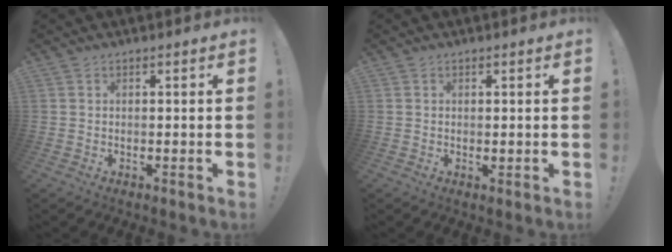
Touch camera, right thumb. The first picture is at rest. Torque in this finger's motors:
{"motor_torque": [-0.10, -0.04, -0.08, 0.02, -0.05]}